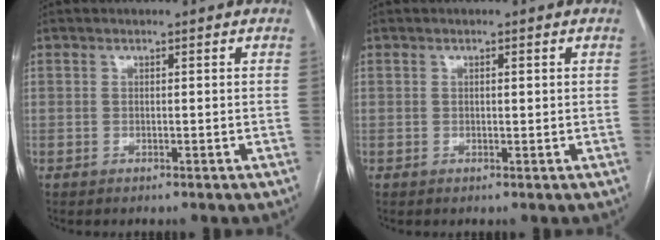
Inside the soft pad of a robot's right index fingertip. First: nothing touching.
{"total": 0.7, "force": [0.2, 0.2, 0.6], "torque": [-0.013, 0.001, 0.005]}